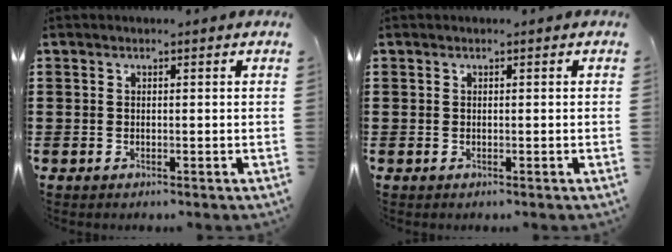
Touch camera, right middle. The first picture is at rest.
{"total": 0.0}